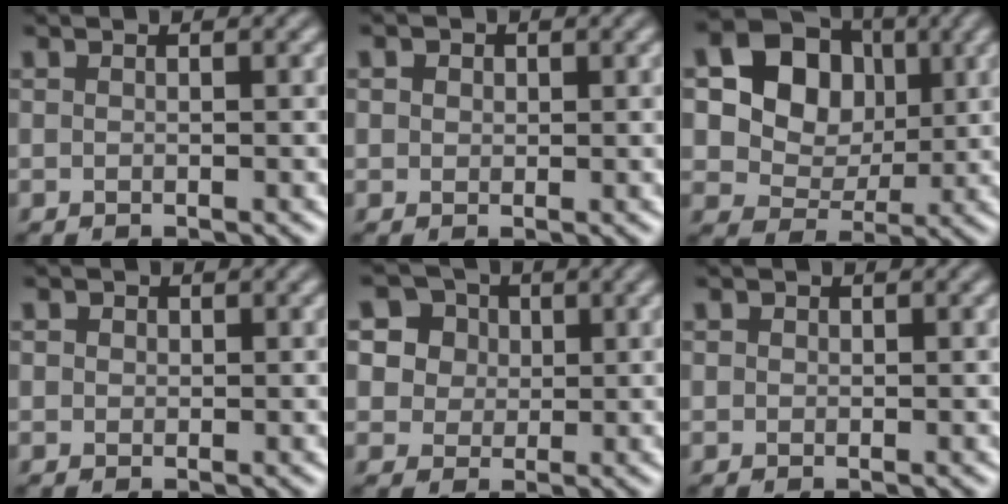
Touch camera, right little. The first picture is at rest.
{"total": 1.9, "force": [1.0, 1.5, 0.8], "torque": [-0.013, 0.011, 0.003]}
{"total": 11.8, "force": [3.3, 9.6, 6.0], "torque": [-0.128, 0.031, 0.060]}
{"total": 1.3, "force": [0.6, 1.0, 0.5], "torque": [-0.005, 0.004, -0.003]}
{"total": 7.0, "force": [3.5, 5.4, 2.7], "torque": [-0.057, 0.014, 0.044]}
{"total": 0.6, "force": [0.2, 0.5, 0.1], "torque": [0.001, -0.002, 0.001]}